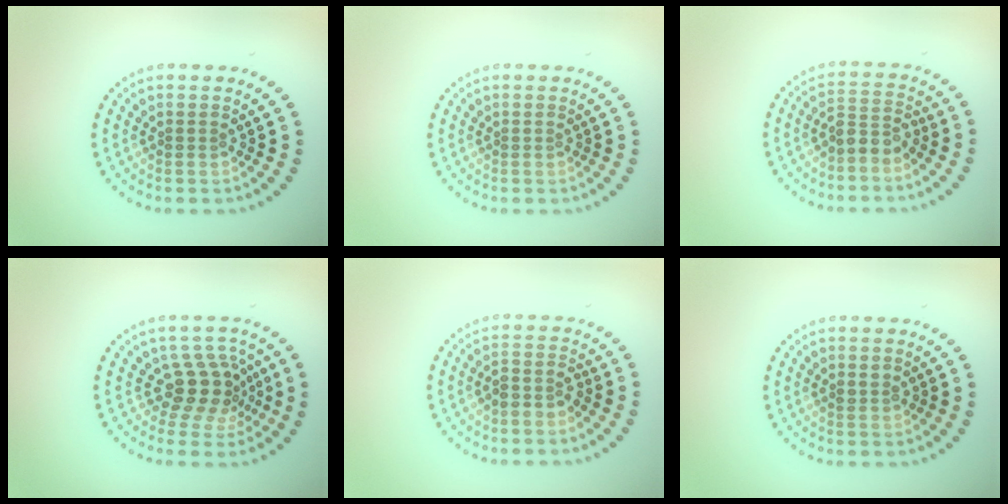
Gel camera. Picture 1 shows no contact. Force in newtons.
{"total": 0.0}
{"total": 2.3, "press": 1.9, "slide": 1.3}
{"total": 3.8, "press": 2.9, "slide": 2.6}
{"total": 2.1, "press": 1.7, "slide": 1.2}
{"total": 0.9, "press": 0.9, "slide": 0.1}